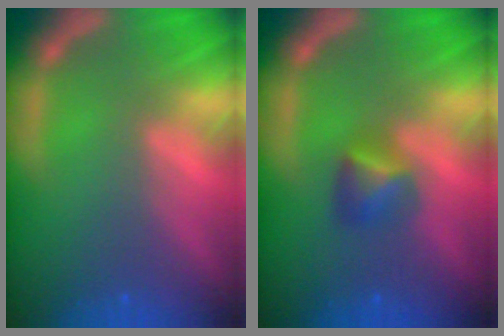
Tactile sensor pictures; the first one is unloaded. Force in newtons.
{"total": 2.4}